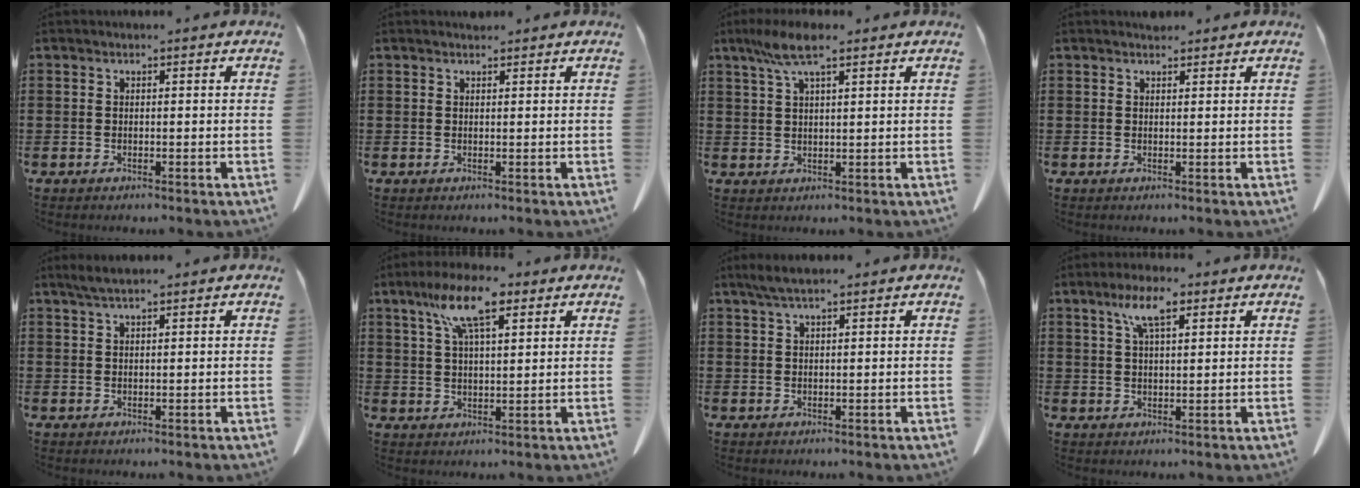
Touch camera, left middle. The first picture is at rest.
{"total": 0.8, "force": [0.8, 0.2, 0.2], "torque": [-0.006, -0.002, 0.017]}
{"total": 6.2, "force": [3.7, 1.2, 4.8], "torque": [-0.102, 0.002, 0.067]}
{"total": 1.2, "force": [1.2, 0.3, 0.2], "torque": [-0.008, -0.001, 0.023]}
{"total": 2.2, "force": [1.6, 0.2, 1.5], "torque": [-0.031, -0.001, 0.030]}
{"total": 10.3, "force": [6.2, 3.0, 7.6], "torque": [-0.153, -0.004, 0.109]}
{"total": 2.6, "force": [1.7, 0.4, 1.9], "torque": [-0.041, -0.001, 0.032]}
{"total": 6.4, "force": [3.4, 2.0, 5.0], "torque": [-0.108, 0.008, 0.060]}